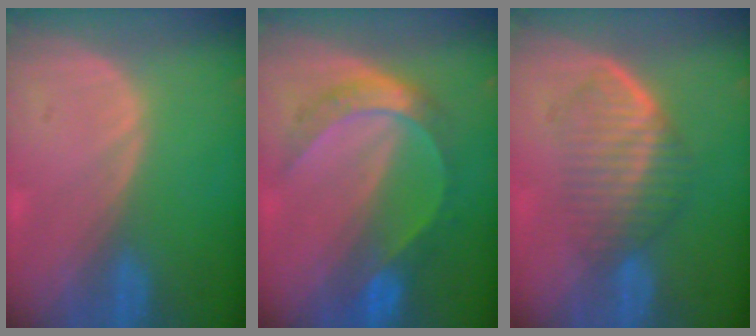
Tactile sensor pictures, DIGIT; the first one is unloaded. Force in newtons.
{"total": 6.7, "press": 6.6, "slide": 0.4}
{"total": 6.8, "press": 6.1, "slide": 3.1}